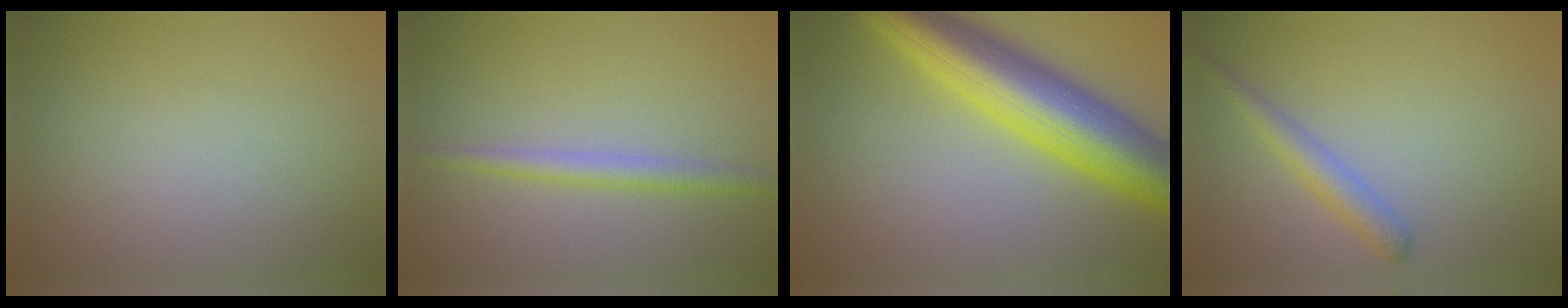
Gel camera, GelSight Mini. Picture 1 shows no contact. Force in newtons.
{"total": 2.1, "press": 2.1, "slide": 0.1}
{"total": 10.1, "press": 10.1, "slide": 0.2}
{"total": 2.2, "press": 2.2, "slide": 0.1}